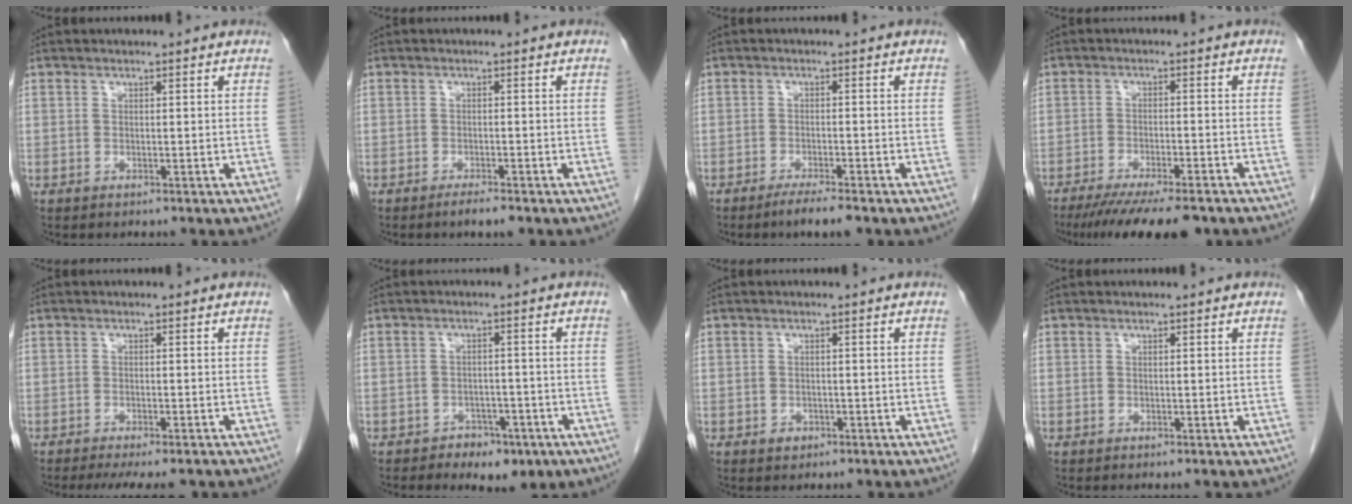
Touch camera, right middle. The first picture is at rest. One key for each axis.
{"total": 2.1, "fx": -1.6, "fy": 0.2, "fz": 1.4, "tx": -0.026, "ty": -0.003, "tz": -0.025}
{"total": 3.7, "fx": -2.8, "fy": 0.2, "fz": 2.4, "tx": -0.043, "ty": -0.007, "tz": -0.048}
{"total": 12.9, "fx": -10.4, "fy": 1.9, "fz": 7.4, "tx": -0.110, "ty": -0.025, "tz": -0.157}
{"total": 8.5, "fx": -7.2, "fy": 1.6, "fz": 4.2, "tx": -0.052, "ty": -0.013, "tz": -0.097}
{"total": 5.4, "fx": -3.5, "fy": 3.1, "fz": 2.7, "tx": -0.031, "ty": 0.008, "tz": -0.044}
{"total": 1.4, "fx": -0.7, "fy": 1.1, "fz": 0.5, "tx": -0.005, "ty": 0.004, "tz": -0.005}
{"total": 0.0}